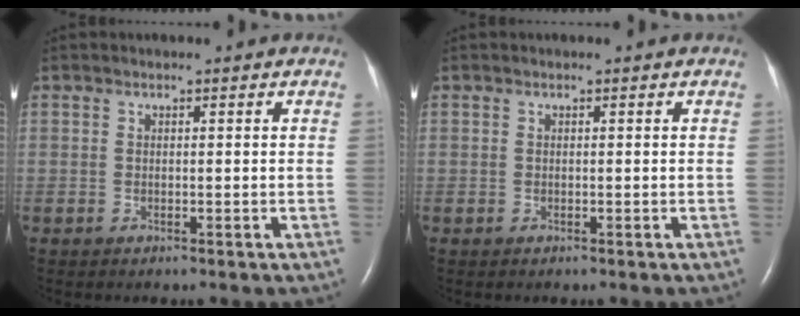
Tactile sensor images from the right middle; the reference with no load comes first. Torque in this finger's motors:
{"motor_torque": [0.16, -0.11, 0.04, 0.00]}